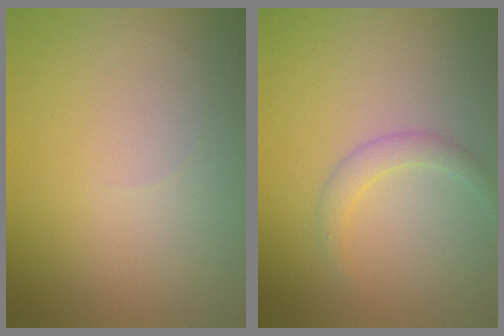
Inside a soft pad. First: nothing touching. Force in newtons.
{"total": 1.6, "press": 1.6, "slide": 0.1}